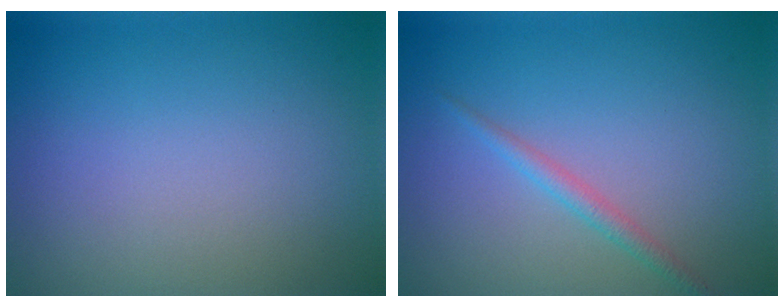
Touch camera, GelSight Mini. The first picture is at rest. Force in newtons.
{"total": 1.5, "press": 1.5, "slide": 0.0}